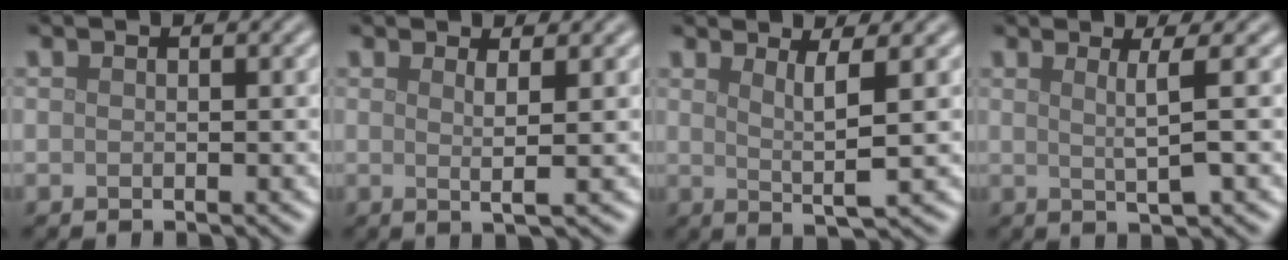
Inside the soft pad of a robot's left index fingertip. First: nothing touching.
{"total": 2.1, "force": [0.7, 0.4, 1.9], "torque": [-0.036, 0.000, 0.004]}
{"total": 3.2, "force": [1.0, 0.4, 3.0], "torque": [-0.055, -0.007, 0.020]}
{"total": 2.6, "force": [0.7, 0.5, 2.4], "torque": [-0.042, -0.001, 0.009]}